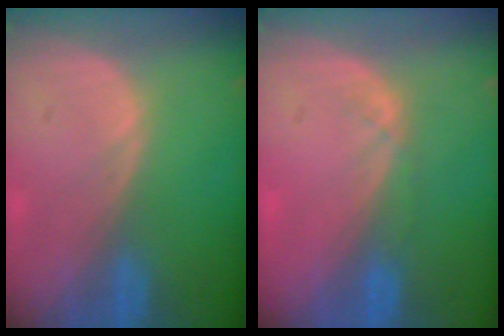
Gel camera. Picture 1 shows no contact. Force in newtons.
{"total": 1.7, "press": 1.5, "slide": 0.8}